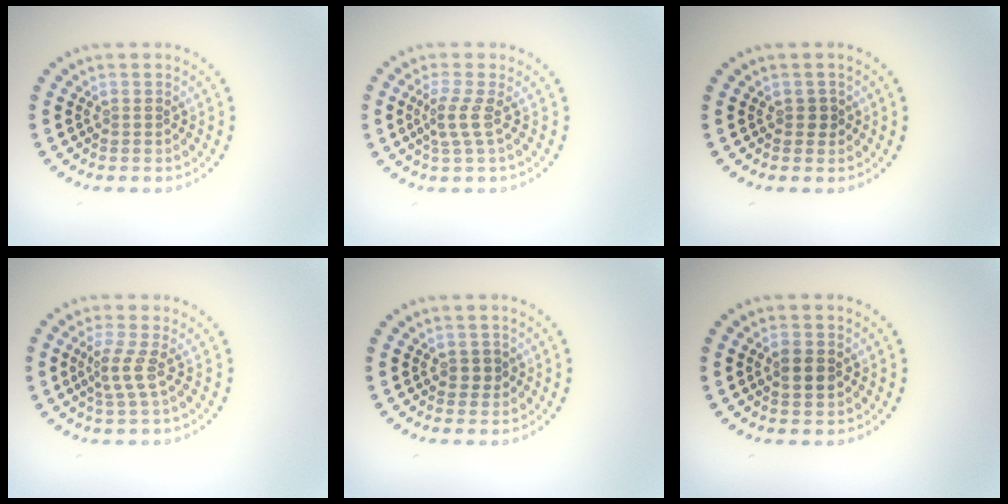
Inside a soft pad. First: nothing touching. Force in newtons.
{"total": 2.1, "press": 1.4, "slide": 1.6}
{"total": 0.9, "press": 0.8, "slide": 0.5}
{"total": 2.1, "press": 1.4, "slide": 1.6}
{"total": 1.2, "press": 1.1, "slide": 0.3}
{"total": 2.2, "press": 2.2, "slide": 0.1}